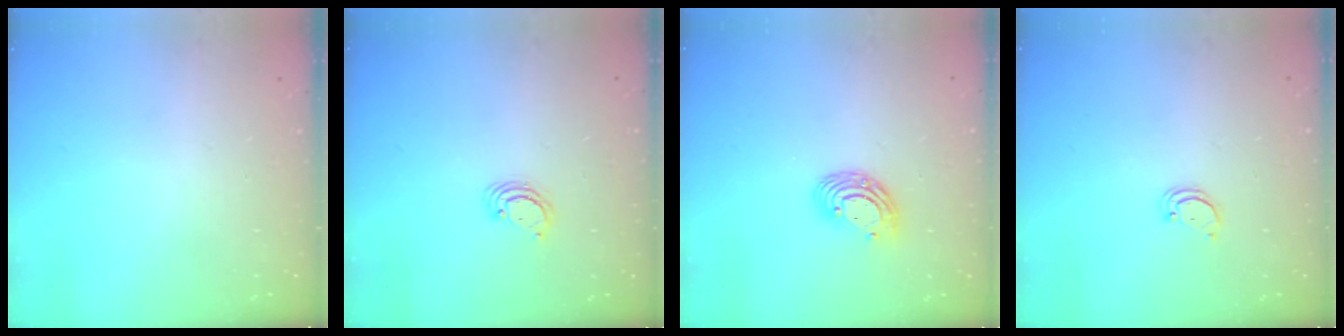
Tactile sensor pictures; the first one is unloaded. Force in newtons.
{"total": 2.7, "press": 2.7, "slide": 0.2}
{"total": 8.4, "press": 8.3, "slide": 1.1}
{"total": 1.6, "press": 1.6, "slide": 0.1}